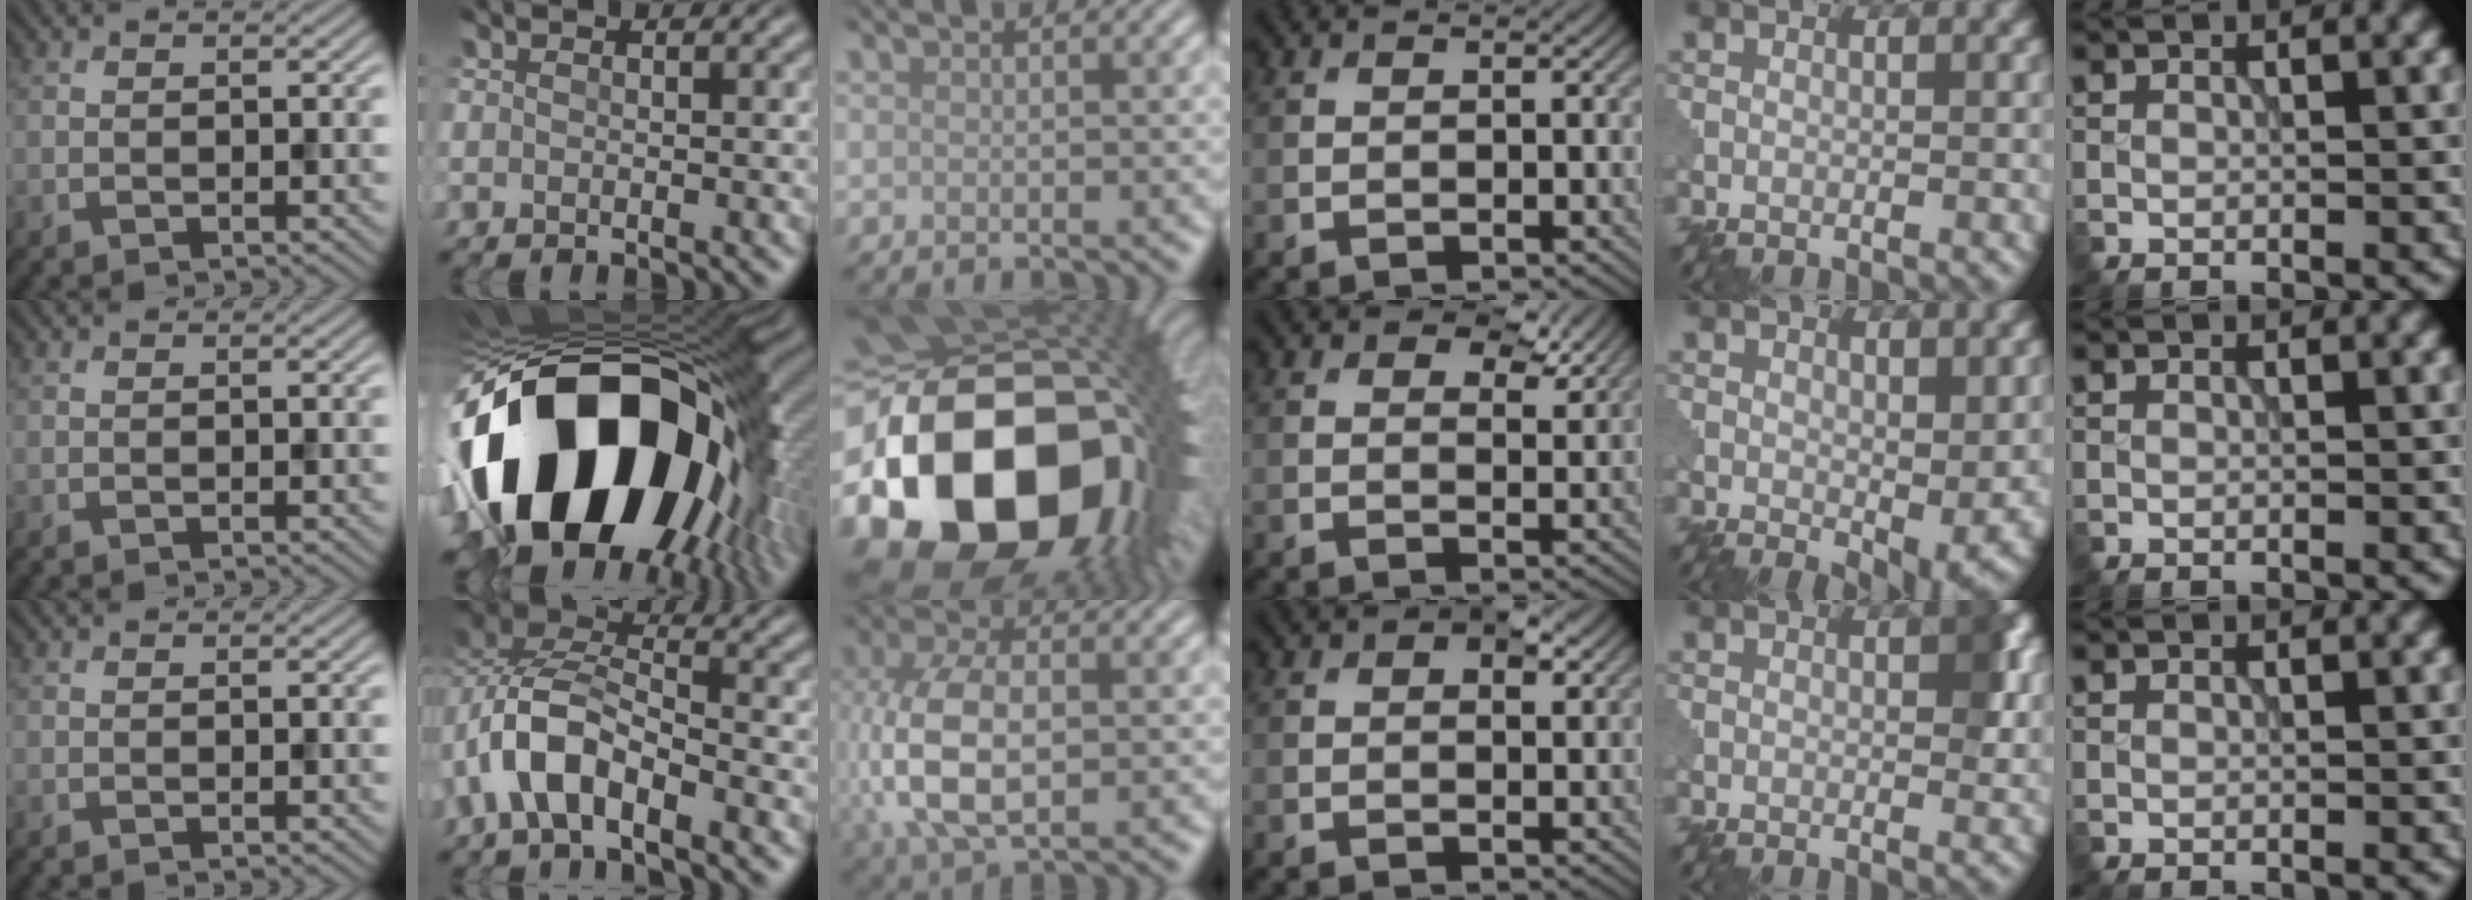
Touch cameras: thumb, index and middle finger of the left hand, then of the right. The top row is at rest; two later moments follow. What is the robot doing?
{"motion": "disassemble", "object": "puzzle pieces"}